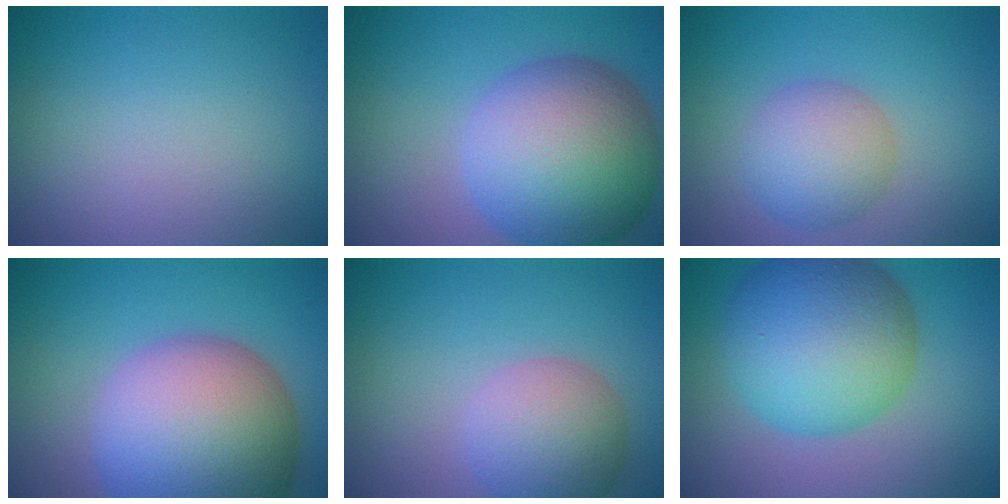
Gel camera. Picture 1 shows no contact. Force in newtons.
{"total": 12.4, "press": 12.4, "slide": 0.5}
{"total": 4.4, "press": 4.4, "slide": 0.0}
{"total": 15.0, "press": 14.9, "slide": 0.9}
{"total": 5.5, "press": 5.5, "slide": 0.5}
{"total": 11.1, "press": 11.0, "slide": 0.3}